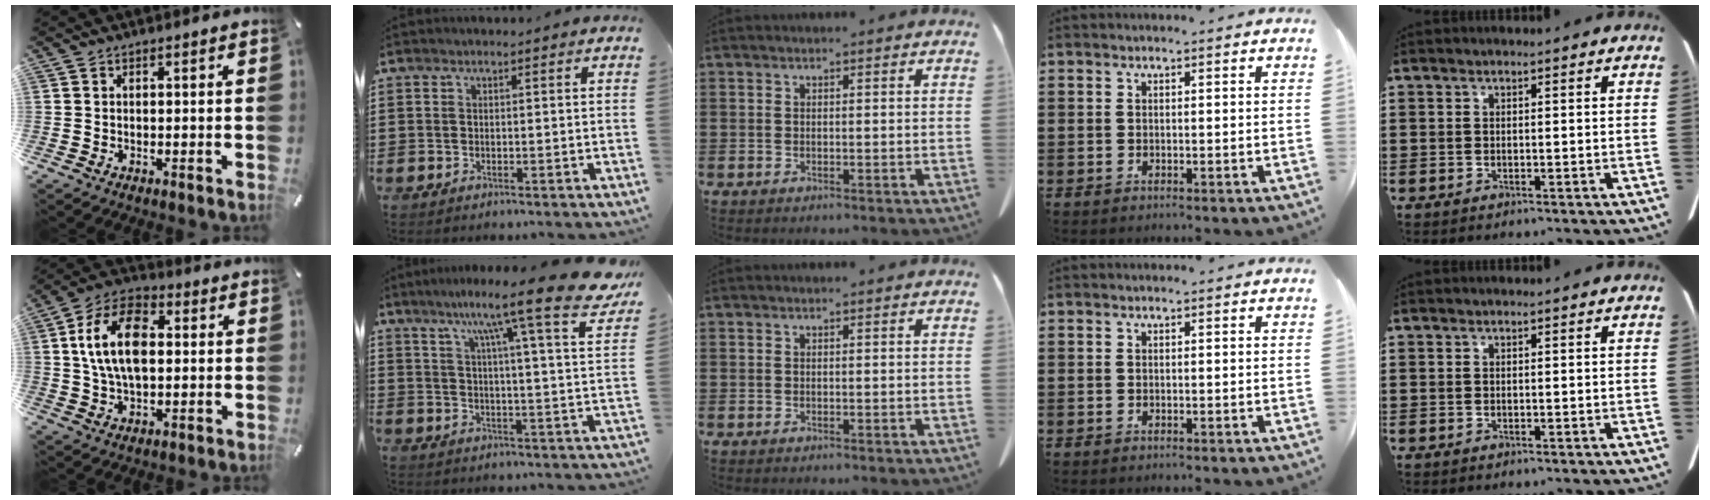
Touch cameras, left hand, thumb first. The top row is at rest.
{"thumb": {"total": 13.8, "force": [1.5, 8.5, 10.8], "torque": [-0.229, 0.009, 0.023]}, "index": {"total": 12.7, "force": [9.7, -0.4, 8.2], "torque": [-0.150, -0.060, 0.146]}}